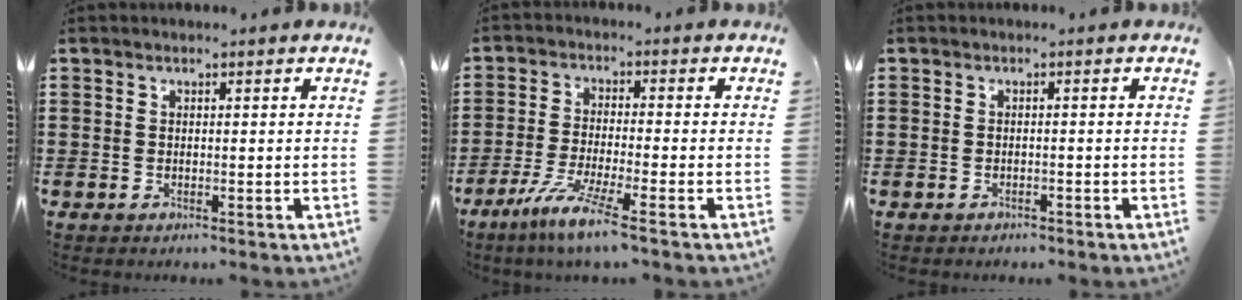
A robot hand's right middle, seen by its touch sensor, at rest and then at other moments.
{"total": 6.5, "force": [-4.8, -0.1, 4.5], "torque": [-0.098, -0.018, -0.092]}
{"total": 1.0, "force": [-0.9, 0.5, -0.1], "torque": [-0.001, 0.003, -0.022]}